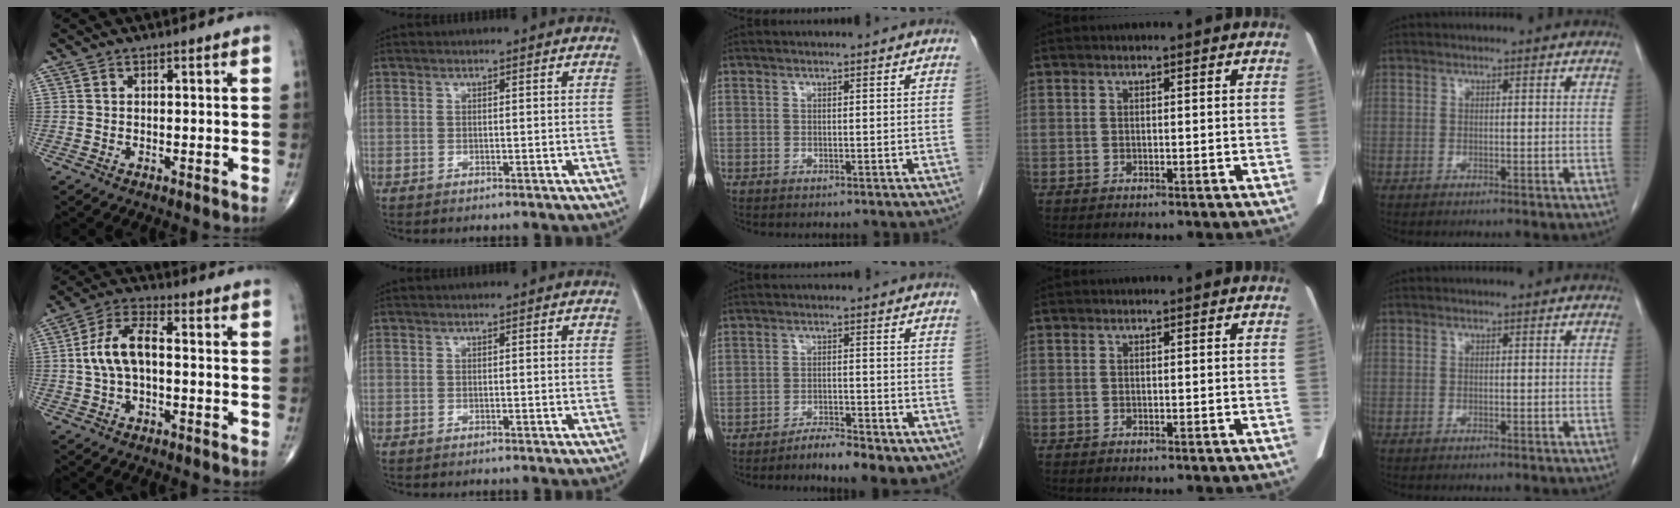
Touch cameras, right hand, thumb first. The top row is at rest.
{"thumb": {"total": 9.1, "force": [-0.2, 4.5, 7.9], "torque": [-0.162, 0.029, -0.010]}, "index": {"total": 0.5, "force": [0.2, 0.1, 0.5], "torque": [-0.008, 0.000, 0.002]}, "middle": {"total": 7.9, "force": [-5.5, 2.1, 5.3], "torque": [-0.065, 0.002, -0.081]}}